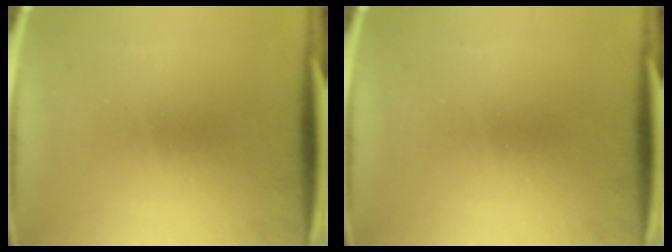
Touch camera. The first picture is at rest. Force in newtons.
{"total": 0.0}